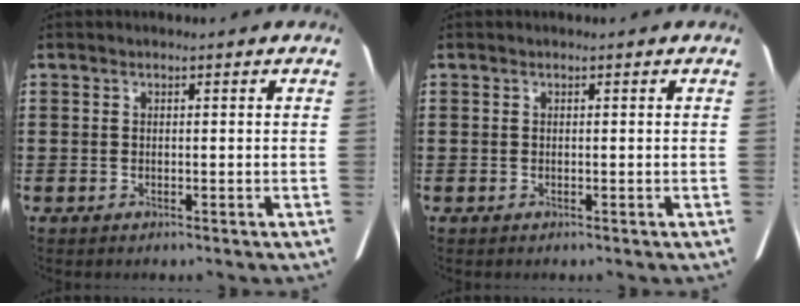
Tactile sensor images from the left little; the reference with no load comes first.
{"total": 0.0}